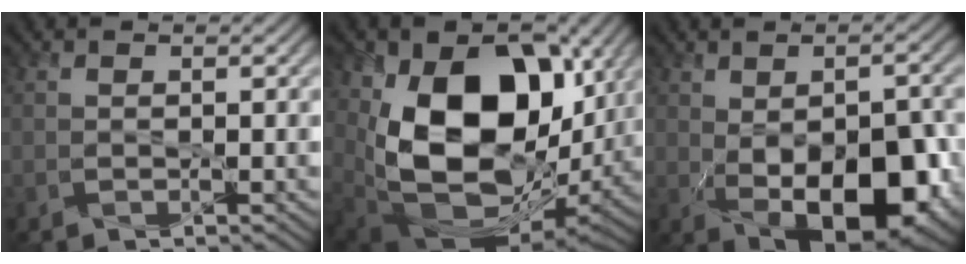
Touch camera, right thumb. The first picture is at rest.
{"total": 19.6, "force": [2.5, 13.2, 14.2], "torque": [-0.268, -0.050, 0.072]}
{"total": 13.9, "force": [-3.5, 7.6, 11.1], "torque": [-0.155, -0.023, -0.041]}